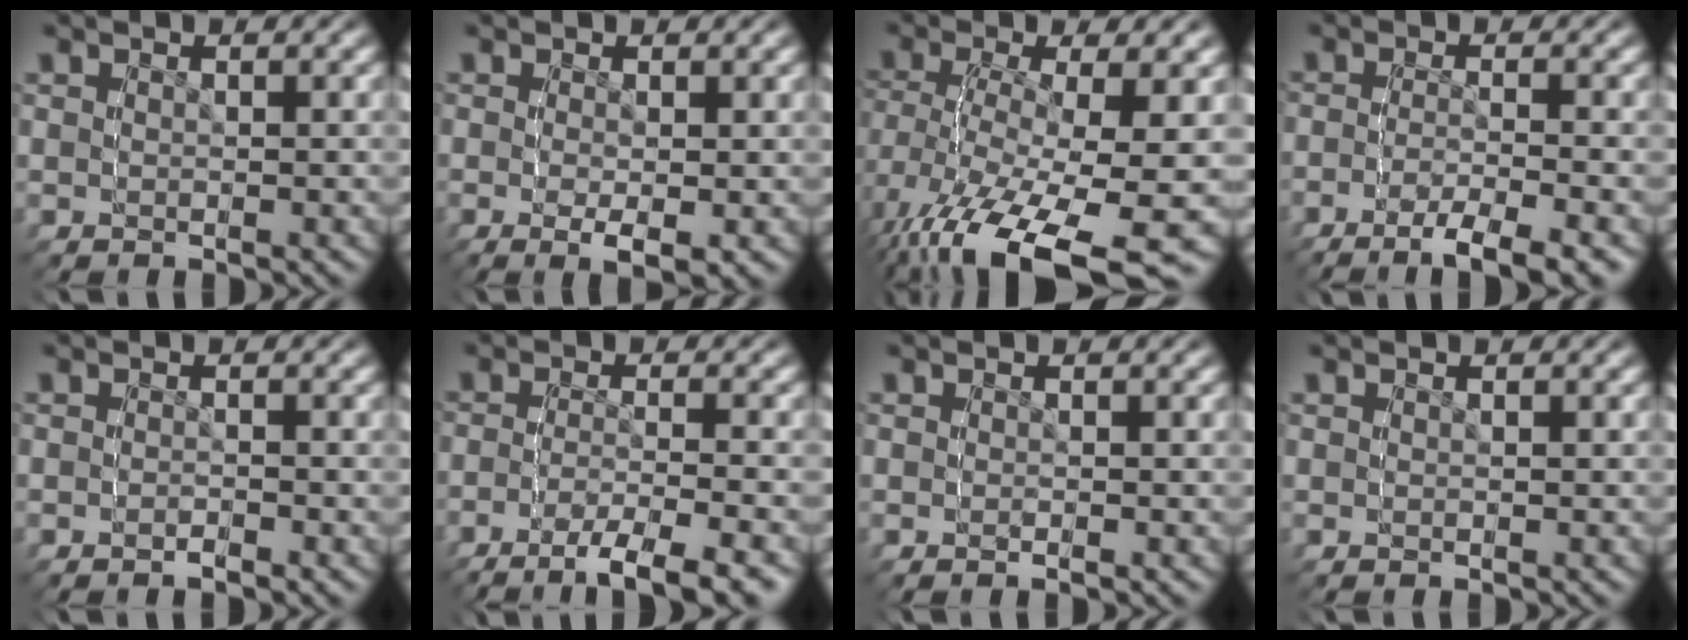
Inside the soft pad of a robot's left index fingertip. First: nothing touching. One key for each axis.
{"total": 1.3, "fx": 0.7, "fy": -1.1, "fz": -0.3, "tx": 0.016, "ty": 0.009, "tz": 0.010}
{"total": 6.4, "fx": -2.1, "fy": 3.5, "fz": 5.0, "tx": -0.091, "ty": -0.011, "tz": -0.016}
{"total": 3.6, "fx": -3.0, "fy": -2.0, "fz": 0.3, "tx": 0.007, "ty": 0.006, "tz": -0.054}
{"total": 2.0, "fx": -1.3, "fy": -1.4, "fz": -0.6, "tx": -0.002, "ty": -0.003, "tz": -0.014}
{"total": 3.9, "fx": -3.4, "fy": -1.4, "fz": 1.1, "tx": -0.011, "ty": 0.006, "tz": -0.059}
{"total": 0.7, "fx": -0.3, "fy": -0.6, "fz": -0.1, "tx": -0.002, "ty": 0.001, "tz": -0.004}
{"total": 0.0}